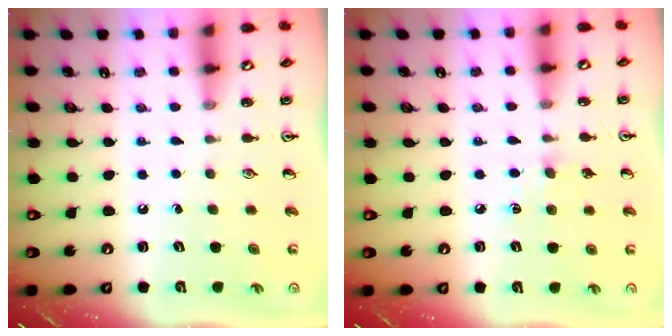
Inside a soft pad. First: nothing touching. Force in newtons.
{"total": 5.6, "press": 5.6, "slide": 0.7}